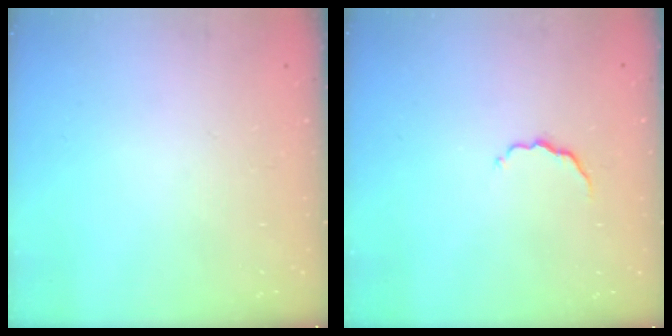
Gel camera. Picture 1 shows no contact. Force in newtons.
{"total": 5.1, "press": 5.0, "slide": 1.1}